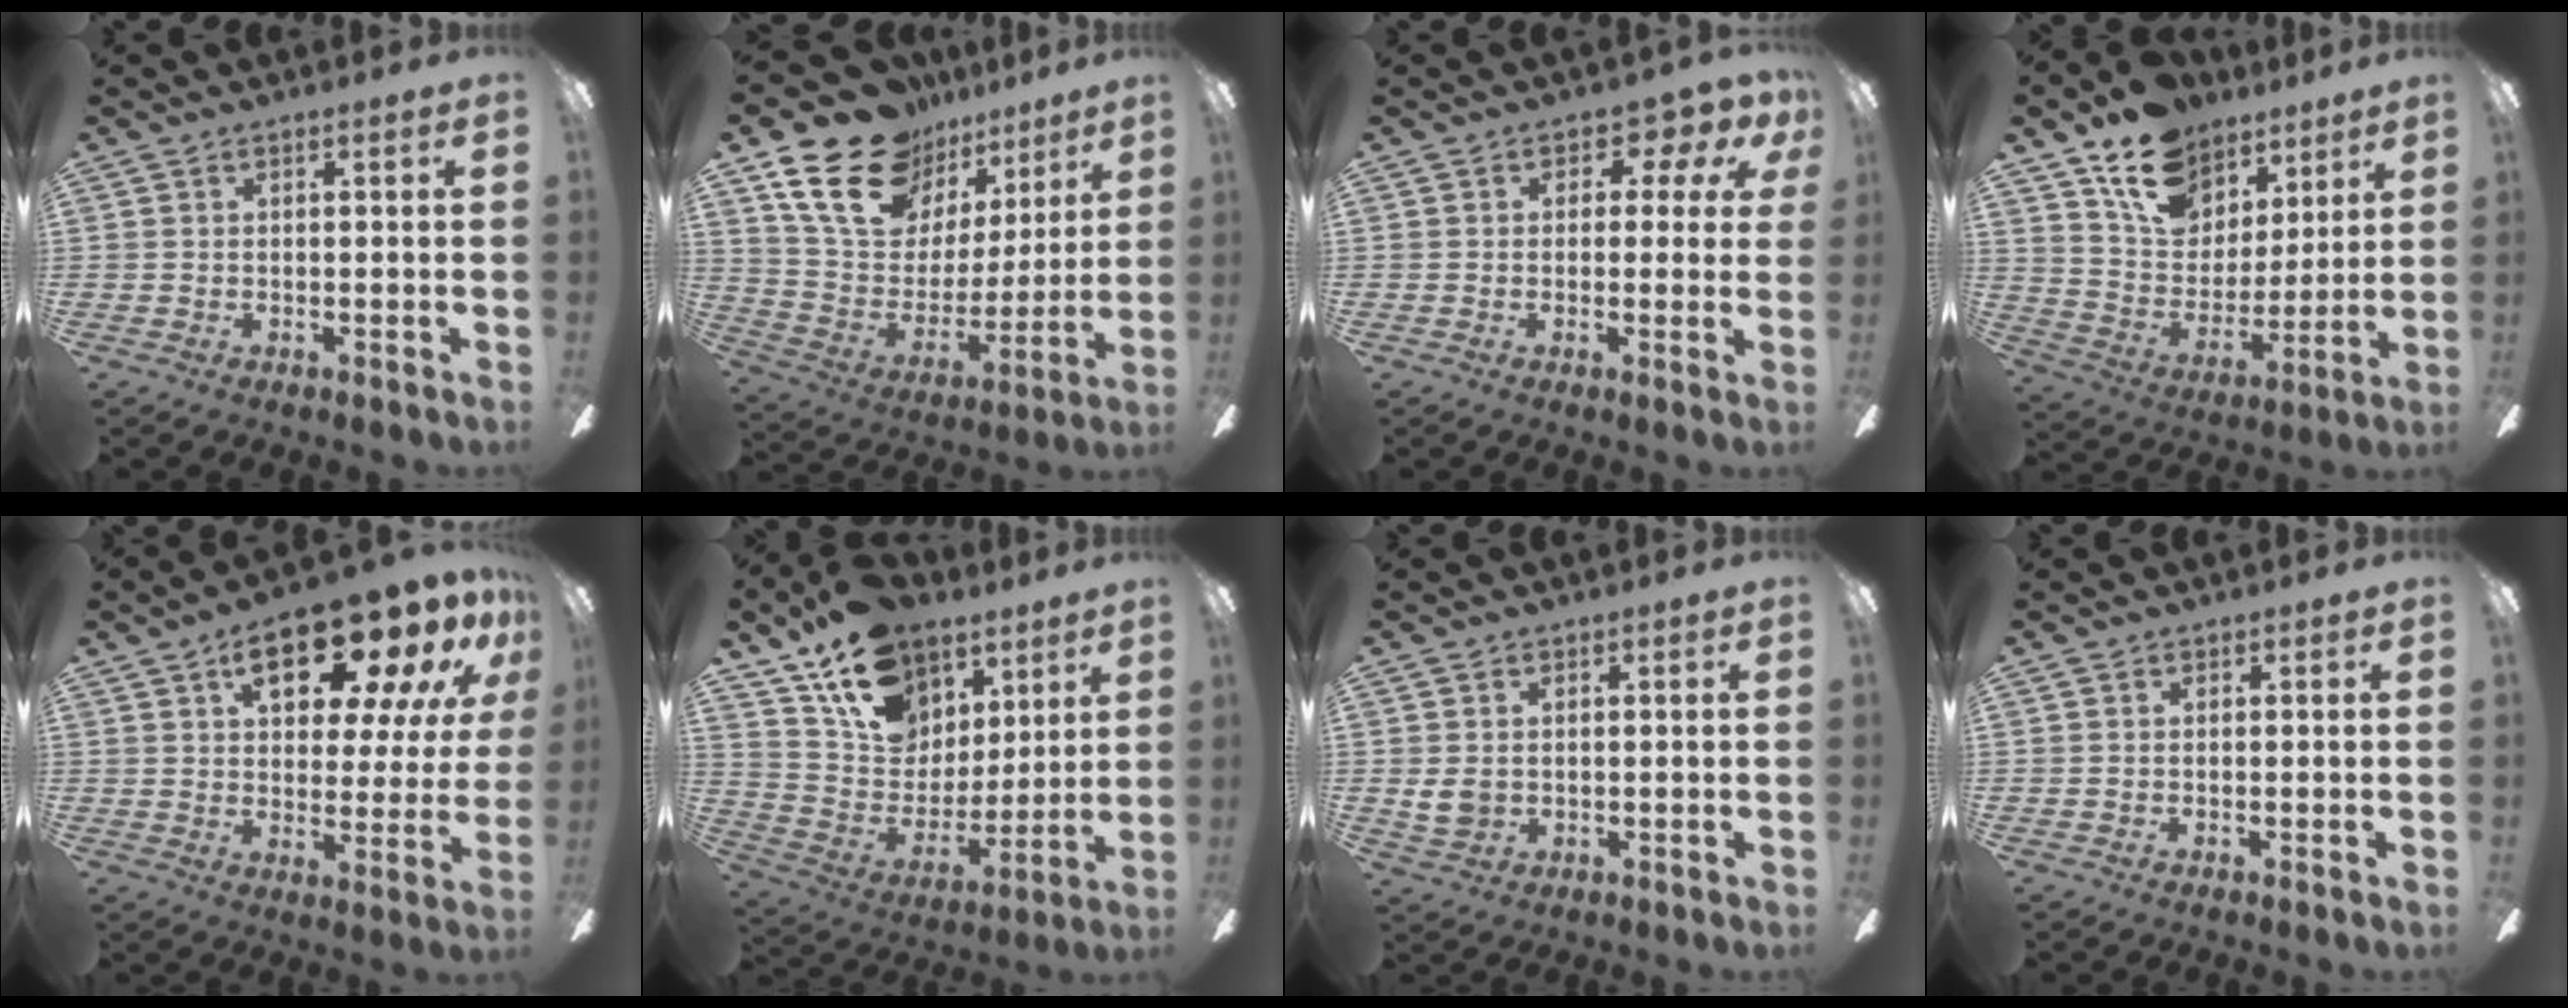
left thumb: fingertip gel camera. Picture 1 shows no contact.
{"total": 20.0, "force": [13.5, 12.2, 8.3], "torque": [-0.154, -0.077, 0.251]}
{"total": 5.5, "force": [2.2, 3.4, 3.7], "torque": [-0.039, -0.012, 0.032]}
{"total": 16.9, "force": [12.0, 10.1, 6.3], "torque": [-0.112, -0.072, 0.223]}
{"total": 19.9, "force": [12.0, 8.3, 13.5], "torque": [-0.185, -0.066, 0.191]}
{"total": 18.7, "force": [12.3, 11.9, 7.5], "torque": [-0.143, -0.069, 0.232]}
{"total": 4.0, "force": [0.8, 3.3, 2.1], "torque": [-0.039, 0.001, 0.015]}
{"total": 0.0}